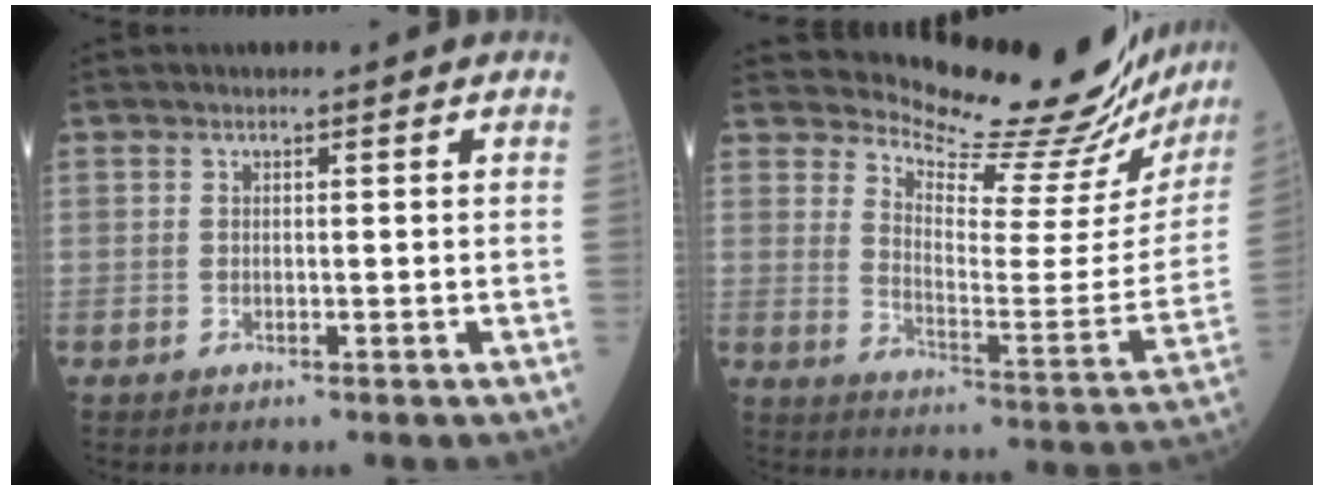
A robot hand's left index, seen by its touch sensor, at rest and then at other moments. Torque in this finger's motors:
{"motor_torque": [1.02, -1.12, 0.07, -0.01]}